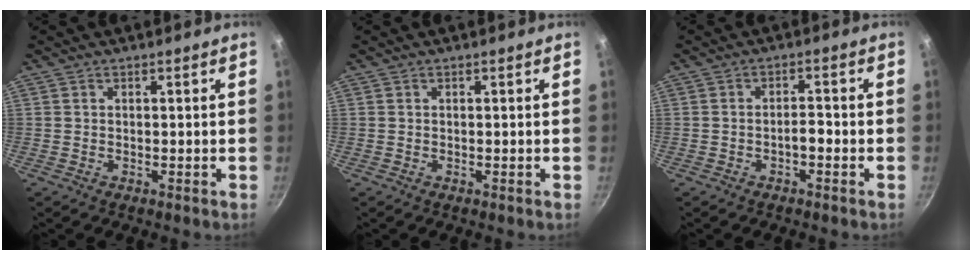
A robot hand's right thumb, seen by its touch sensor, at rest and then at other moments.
{"total": 0.0}
{"total": 2.4, "force": [-1.2, 0.9, 1.8], "torque": [-0.022, 0.019, -0.019]}